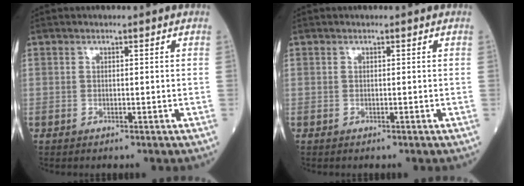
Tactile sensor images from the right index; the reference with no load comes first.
{"total": 0.0}